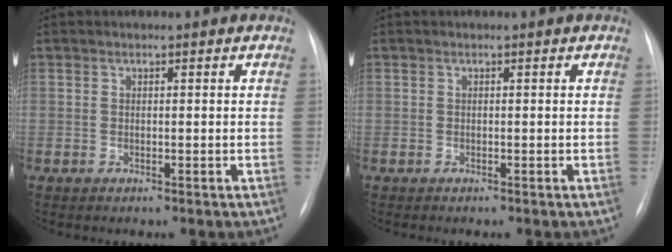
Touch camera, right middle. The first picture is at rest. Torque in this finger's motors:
{"motor_torque": [-0.28, -0.02, -0.04, -0.01]}